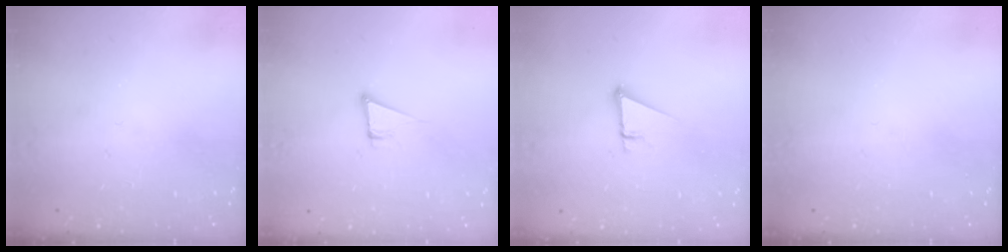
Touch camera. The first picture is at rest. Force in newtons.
{"total": 3.8, "press": 1.9, "slide": 3.3}
{"total": 3.6, "press": 3.6, "slide": 0.3}
{"total": 0.0}